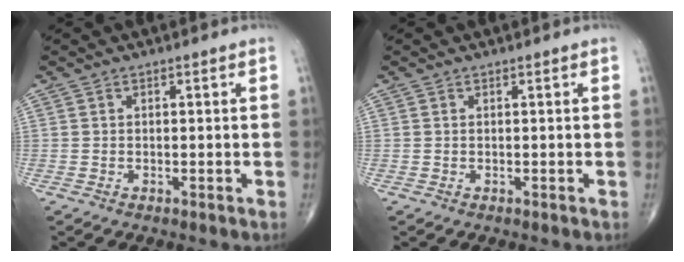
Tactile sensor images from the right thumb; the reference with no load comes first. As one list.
[{"total": 0.0}]